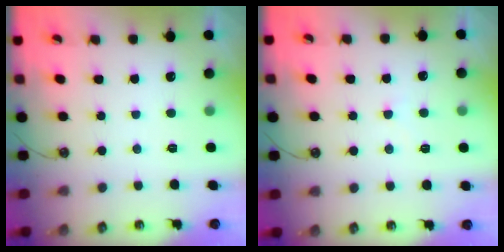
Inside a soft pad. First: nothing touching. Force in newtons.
{"total": 4.3, "press": 4.3, "slide": 0.4}